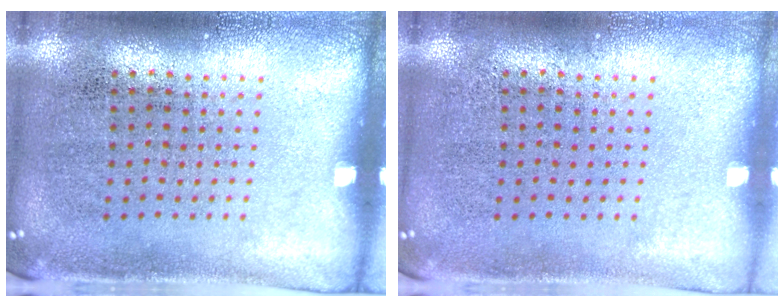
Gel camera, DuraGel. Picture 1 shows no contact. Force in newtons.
{"total": 0.0}